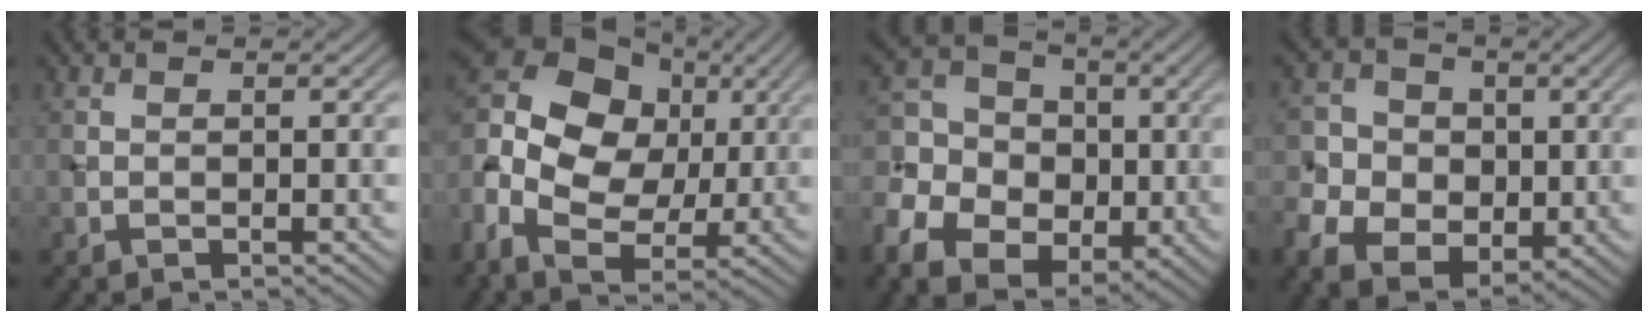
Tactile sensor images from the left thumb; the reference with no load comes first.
{"total": 15.6, "force": [1.0, 10.9, 11.1], "torque": [-0.251, 0.009, 0.013]}
{"total": 11.2, "force": [-2.2, 9.1, 6.2], "torque": [-0.165, -0.013, -0.052]}
{"total": 9.3, "force": [-0.7, 8.1, 4.5], "torque": [-0.125, -0.011, -0.024]}